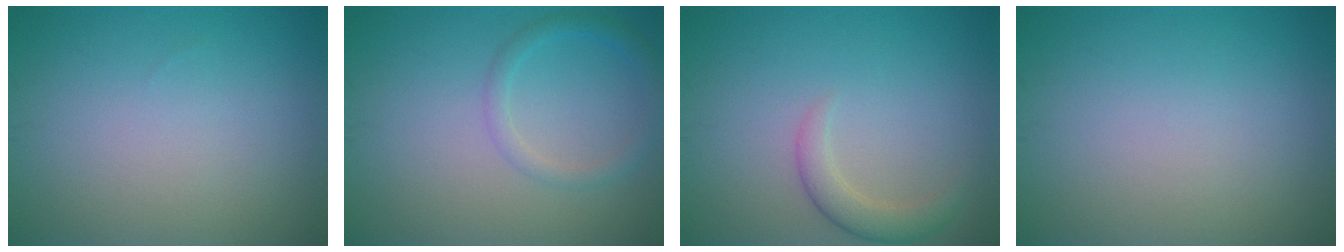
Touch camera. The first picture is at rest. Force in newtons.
{"total": 1.9, "press": 1.9, "slide": 0.2}
{"total": 2.4, "press": 2.4, "slide": 0.3}
{"total": 0.0}